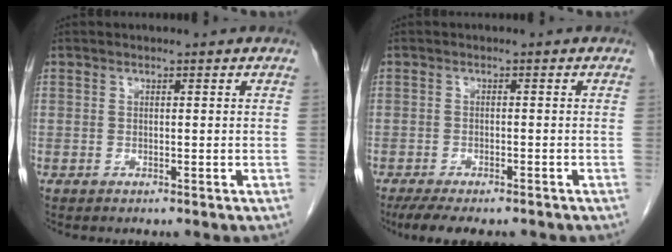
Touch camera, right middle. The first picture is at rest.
{"total": 8.4, "force": [-6.7, 2.4, 4.3], "torque": [-0.059, -0.009, -0.099]}